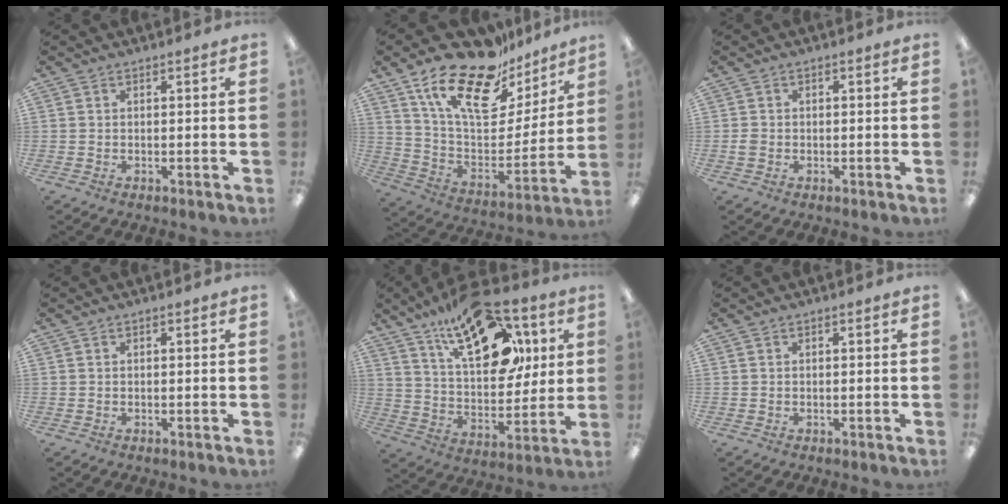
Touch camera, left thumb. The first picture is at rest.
{"total": 21.8, "force": [15.5, 9.4, 12.1], "torque": [-0.215, -0.097, 0.274]}
{"total": 1.5, "force": [-0.4, 1.2, 0.8], "torque": [-0.014, 0.003, -0.008]}
{"total": 0.0}
{"total": 24.5, "force": [13.4, 12.1, 16.6], "torque": [-0.256, -0.056, 0.227]}
{"total": 0.0}